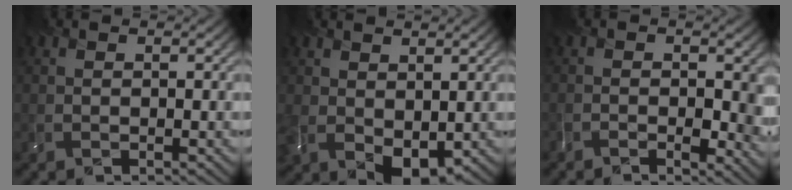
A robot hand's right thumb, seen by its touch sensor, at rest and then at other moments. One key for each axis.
{"total": 6.8, "fx": 0.6, "fy": 4.4, "fz": 5.1, "tx": -0.110, "ty": -0.019, "tz": 0.024}
{"total": 6.4, "fx": -1.7, "fy": 3.5, "fz": 5.1, "tx": -0.071, "ty": -0.020, "tz": -0.022}